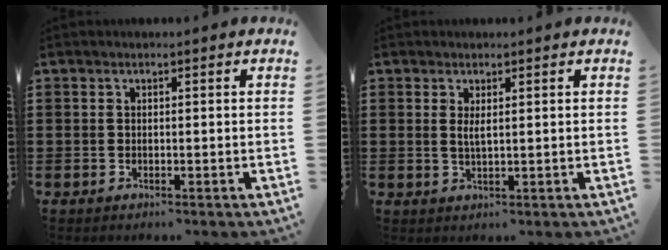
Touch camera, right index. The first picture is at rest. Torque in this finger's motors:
{"motor_torque": [-0.26, 0.88, -0.01, 0.00]}